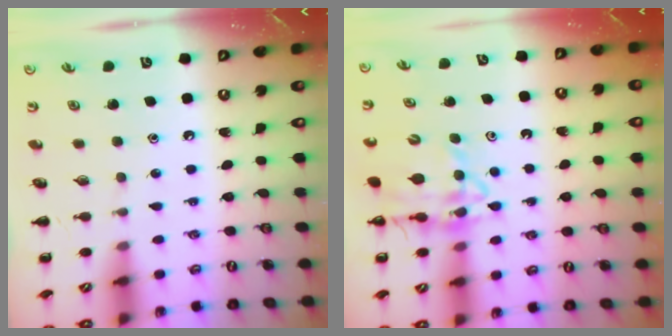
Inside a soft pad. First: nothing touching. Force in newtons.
{"total": 12.8, "press": 12.3, "slide": 3.2}